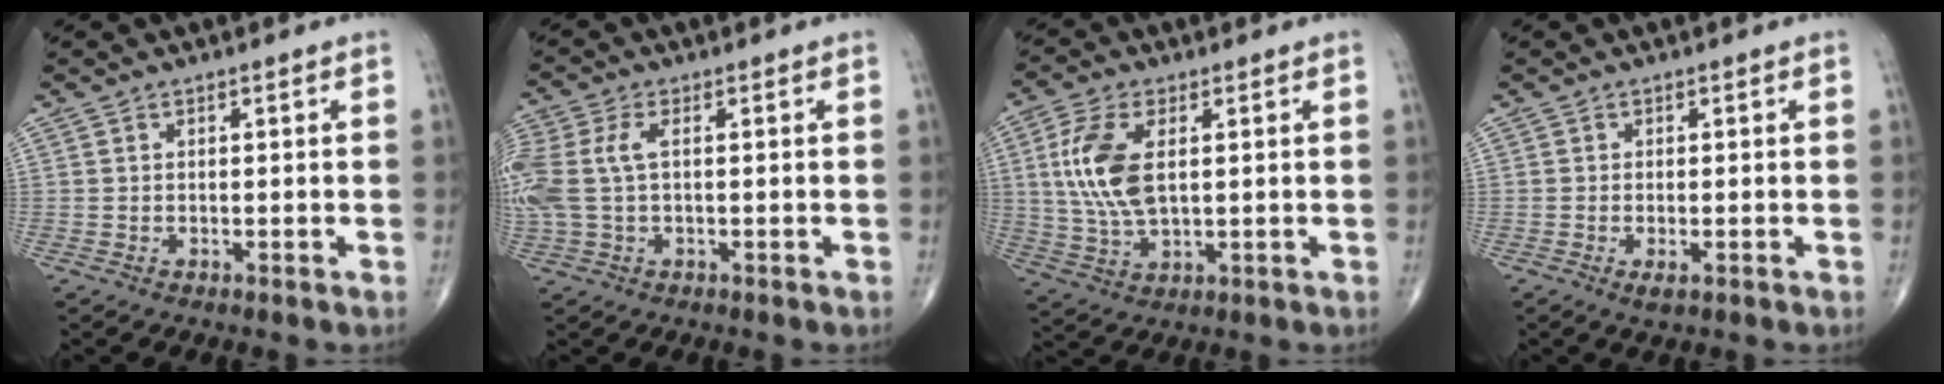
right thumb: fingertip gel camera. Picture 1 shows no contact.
{"total": 9.4, "force": [1.1, 5.1, 7.9], "torque": [-0.227, 0.020, 0.026]}
{"total": 11.1, "force": [2.1, 5.5, 9.4], "torque": [-0.208, -0.007, 0.044]}
{"total": 1.6, "force": [-0.6, 0.5, 1.4], "torque": [-0.029, -0.004, -0.011]}